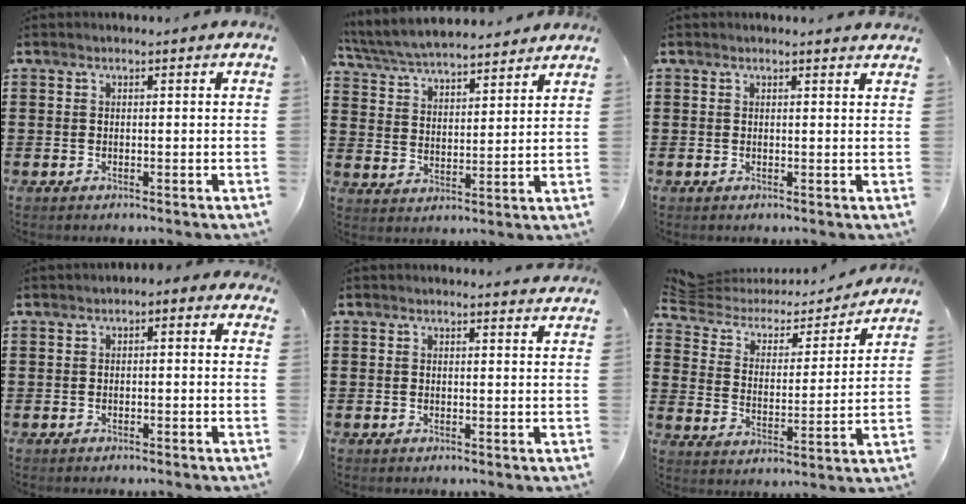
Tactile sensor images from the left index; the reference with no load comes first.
{"total": 5.6, "force": [5.5, 0.5, 1.2], "torque": [-0.049, -0.028, 0.096]}
{"total": 0.8, "force": [0.7, 0.0, 0.3], "torque": [-0.008, -0.001, 0.015]}
{"total": 1.2, "force": [-0.9, 0.5, 0.5], "torque": [-0.013, 0.006, -0.022]}
{"total": 1.1, "force": [1.1, 0.0, 0.2], "torque": [-0.007, 0.000, 0.022]}
{"total": 4.4, "force": [3.7, 2.0, 1.4], "torque": [-0.054, -0.022, 0.057]}